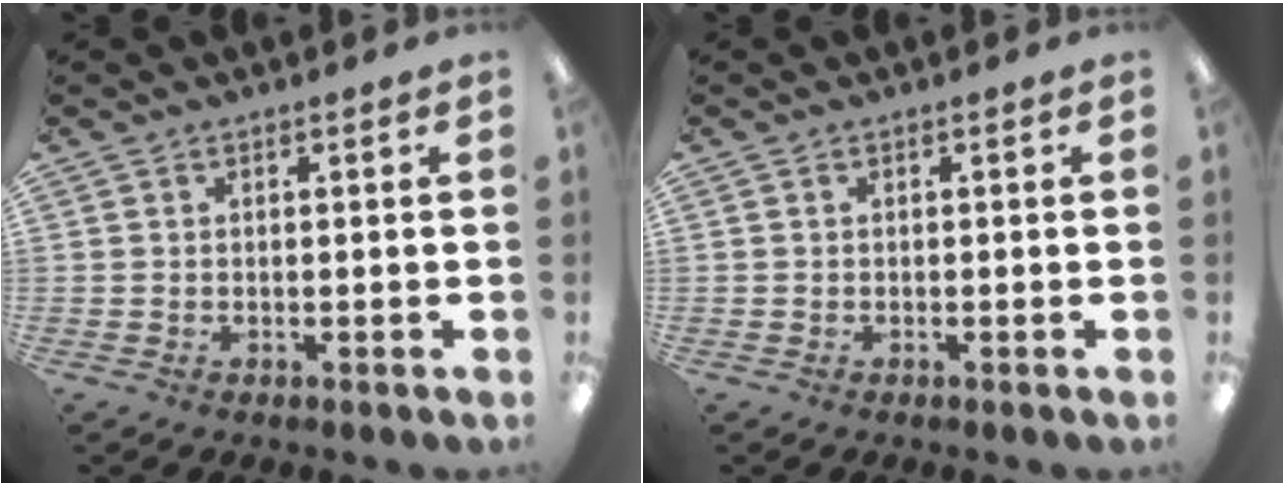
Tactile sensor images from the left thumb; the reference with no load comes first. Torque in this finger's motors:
{"motor_torque": [0.00, 0.00, 0.04, -0.04, 0.00]}